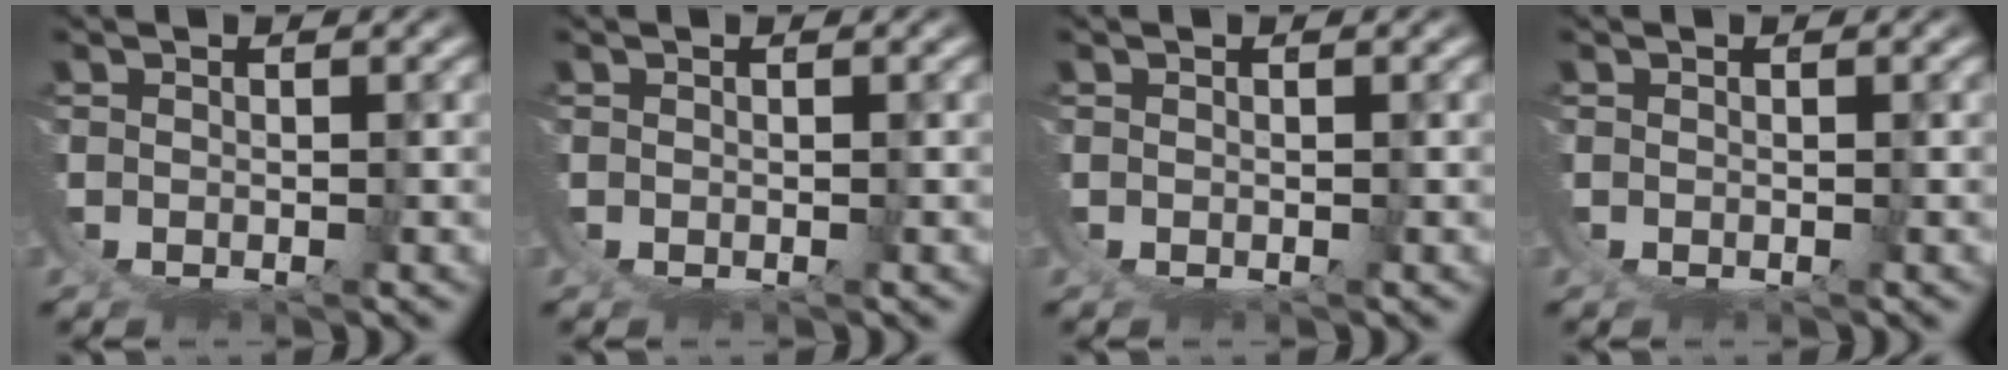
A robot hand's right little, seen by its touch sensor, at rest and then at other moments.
{"total": 0.0}
{"total": 0.0}
{"total": 0.0}